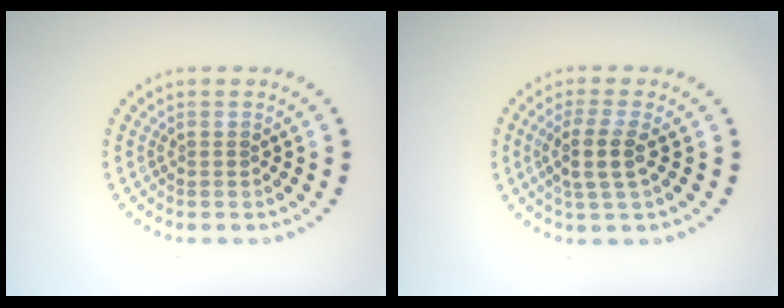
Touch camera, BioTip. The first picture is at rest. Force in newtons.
{"total": 2.8, "press": 2.3, "slide": 1.6}